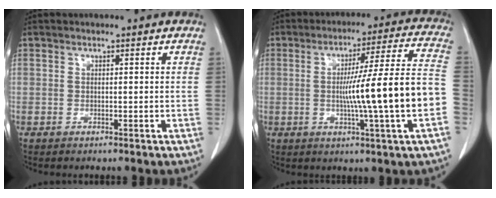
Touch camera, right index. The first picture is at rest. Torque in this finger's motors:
{"motor_torque": [1.83, -0.31, 0.65, 0.17]}